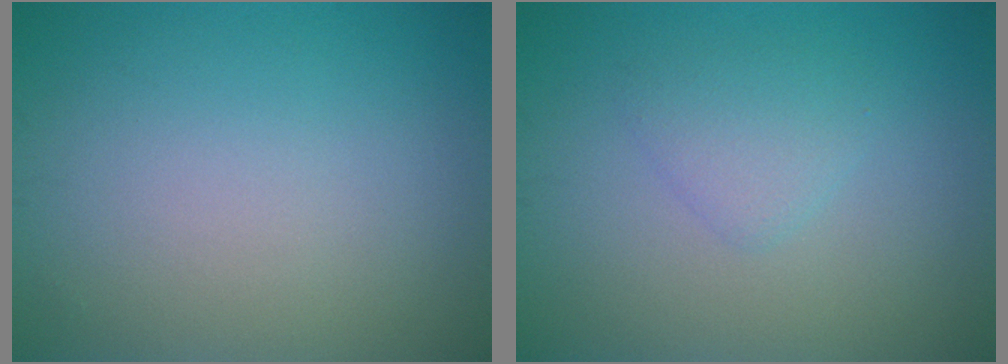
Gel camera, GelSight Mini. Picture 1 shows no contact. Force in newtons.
{"total": 1.9, "press": 1.8, "slide": 0.1}